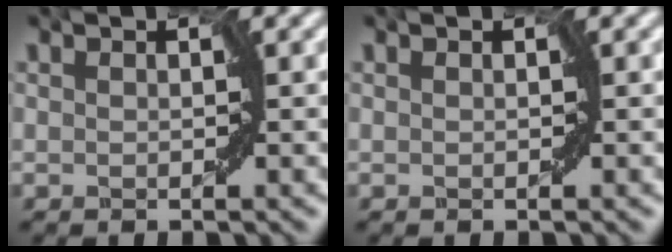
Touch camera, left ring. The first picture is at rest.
{"total": 0.0}